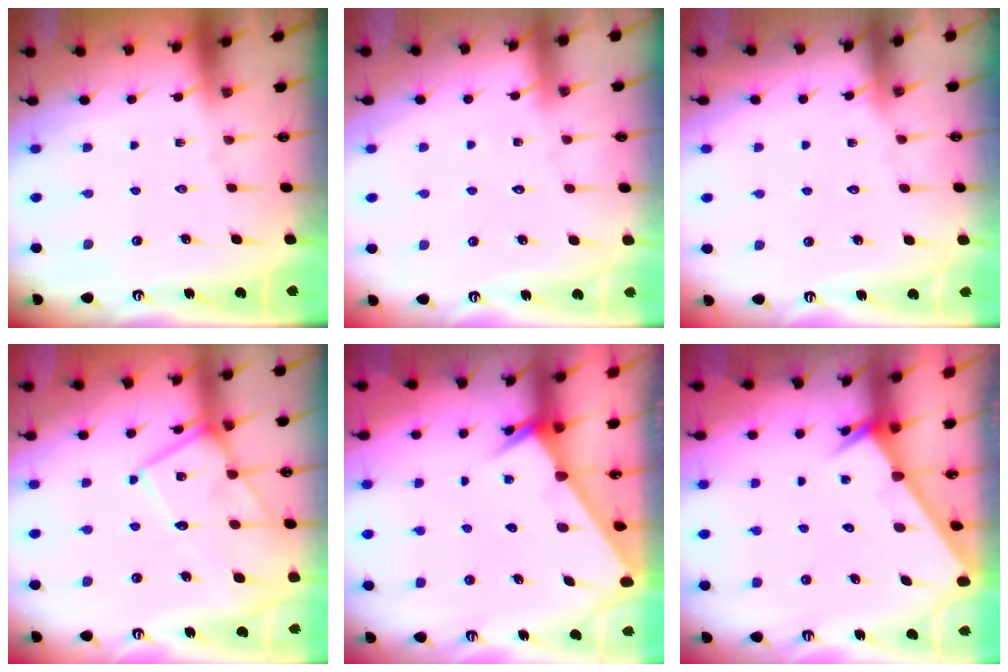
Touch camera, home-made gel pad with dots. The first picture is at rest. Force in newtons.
{"total": 3.8, "press": 3.8, "slide": 0.5}
{"total": 3.0, "press": 3.0, "slide": 0.4}
{"total": 13.7, "press": 13.7, "slide": 1.2}
{"total": 2.7, "press": 2.7, "slide": 0.1}
{"total": 2.6, "press": 2.6, "slide": 0.0}